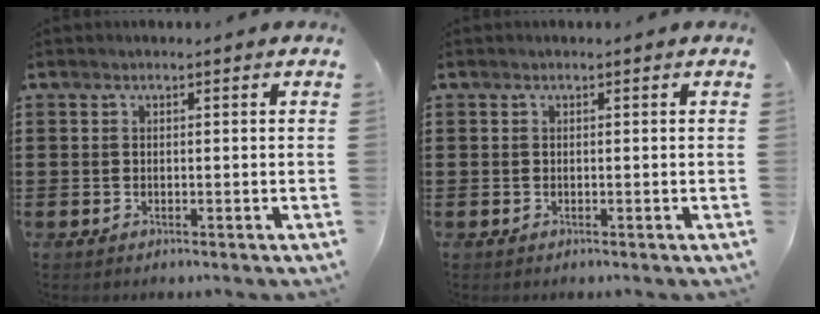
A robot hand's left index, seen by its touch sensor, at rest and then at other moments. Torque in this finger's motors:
{"motor_torque": [0.00, 0.00, 0.00, 0.00]}